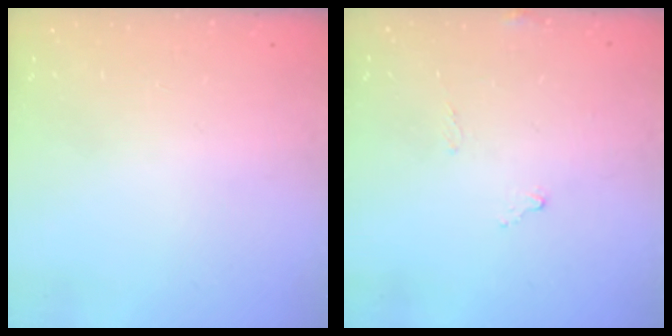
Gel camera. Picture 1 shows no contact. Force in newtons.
{"total": 8.6, "press": 8.6, "slide": 0.5}